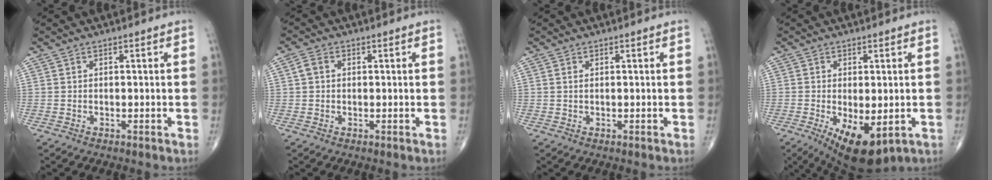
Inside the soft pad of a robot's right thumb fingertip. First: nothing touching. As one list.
[{"total": 2.3, "force": [0.4, 1.8, 1.4], "torque": [-0.028, 0.008, 0.007]}, {"total": 0.5, "force": [0.2, 0.2, 0.4], "torque": [-0.012, 0.004, 0.004]}, {"total": 10.9, "force": [-3.9, 4.9, 8.9], "torque": [-0.134, -0.015, -0.048]}]